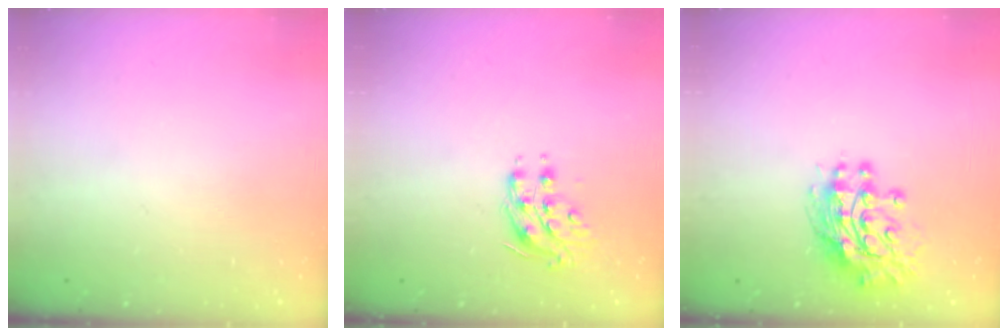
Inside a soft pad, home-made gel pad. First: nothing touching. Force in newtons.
{"total": 9.3, "press": 9.3, "slide": 0.2}
{"total": 12.5, "press": 12.4, "slide": 1.0}